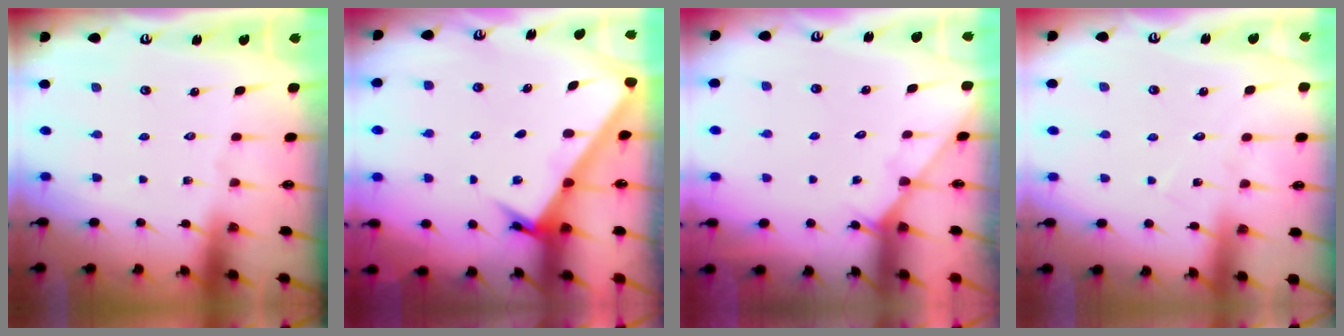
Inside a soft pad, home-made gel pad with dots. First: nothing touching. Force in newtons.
{"total": 3.8, "press": 3.8, "slide": 0.4}
{"total": 4.0, "press": 3.9, "slide": 0.5}
{"total": 6.4, "press": 6.4, "slide": 0.2}